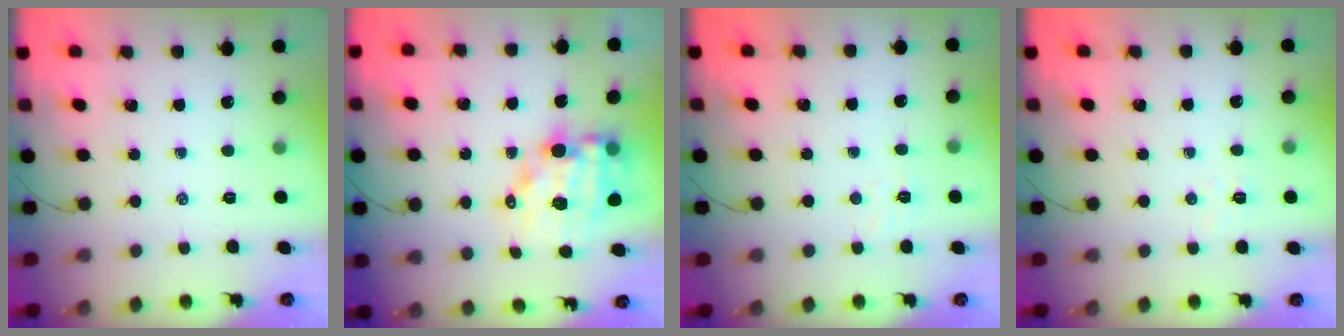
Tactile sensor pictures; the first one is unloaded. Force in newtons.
{"total": 11.2, "press": 10.7, "slide": 3.3}
{"total": 2.5, "press": 2.4, "slide": 0.8}
{"total": 3.9, "press": 3.8, "slide": 0.9}